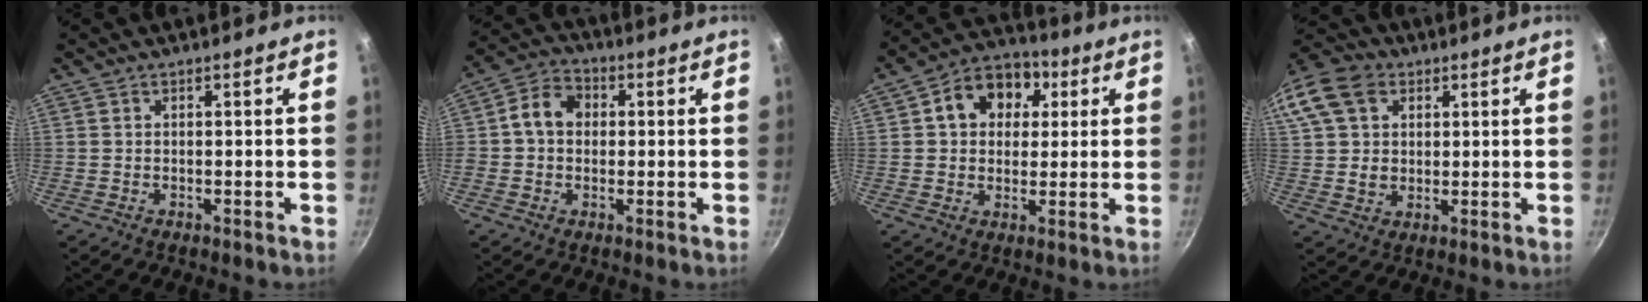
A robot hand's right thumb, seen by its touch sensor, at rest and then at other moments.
{"total": 7.4, "force": [0.7, 6.0, 4.2], "torque": [-0.049, 0.018, -0.006]}
{"total": 12.2, "force": [3.5, 9.6, 6.7], "torque": [-0.073, 0.015, 0.039]}
{"total": 16.6, "force": [5.8, 12.7, 8.9], "torque": [-0.187, 0.022, 0.099]}